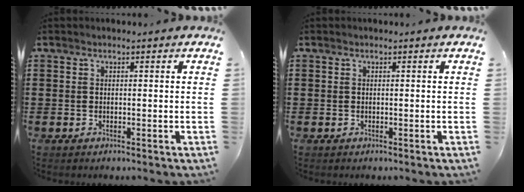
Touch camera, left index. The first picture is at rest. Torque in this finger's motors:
{"motor_torque": [0.05, 0.11, 0.02, -0.01]}